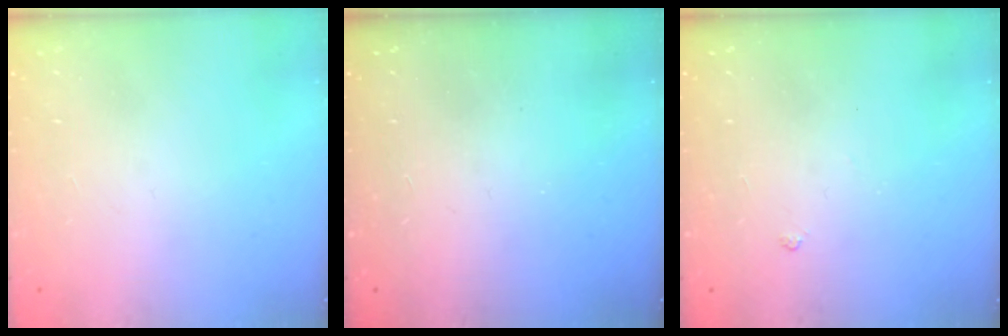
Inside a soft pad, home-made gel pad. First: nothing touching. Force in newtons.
{"total": 0.0}
{"total": 2.9, "press": 2.8, "slide": 0.5}